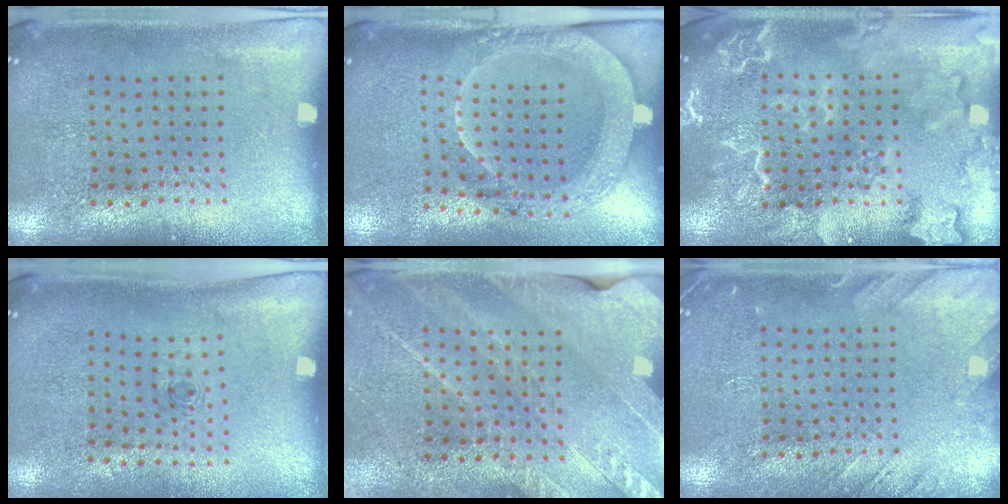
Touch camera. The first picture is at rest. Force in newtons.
{"total": 2.1, "press": 2.1, "slide": 0.4}
{"total": 2.8, "press": 2.8, "slide": 0.4}
{"total": 0.7, "press": 0.3, "slide": 0.6}
{"total": 2.6, "press": 2.5, "slide": 0.4}
{"total": 2.0, "press": 2.0, "slide": 0.2}